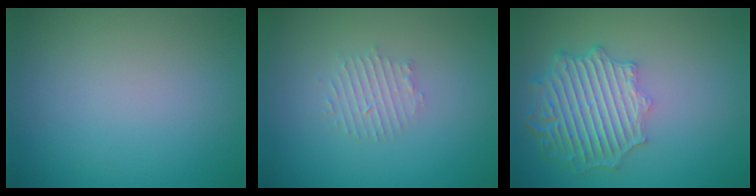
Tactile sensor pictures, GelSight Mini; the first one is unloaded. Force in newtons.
{"total": 1.8, "press": 1.7, "slide": 0.4}
{"total": 6.8, "press": 5.3, "slide": 4.2}